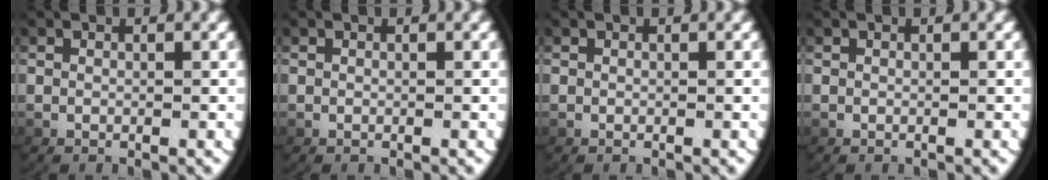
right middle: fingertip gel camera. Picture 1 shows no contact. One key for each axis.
{"total": 0.0}
{"total": 0.0}
{"total": 0.0}